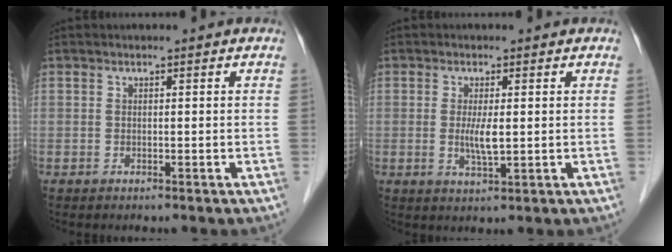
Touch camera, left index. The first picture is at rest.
{"total": 3.4, "force": [0.1, 0.6, 3.3], "torque": [-0.068, -0.007, 0.004]}